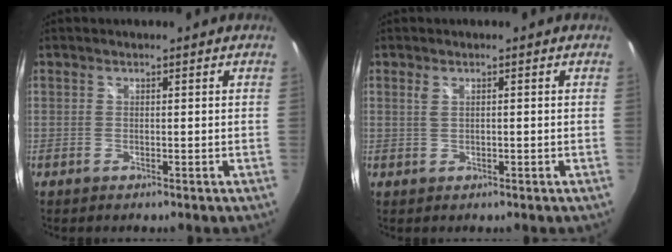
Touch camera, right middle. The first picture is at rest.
{"total": 1.4, "force": [0.2, 0.5, 1.3], "torque": [-0.024, 0.000, 0.003]}